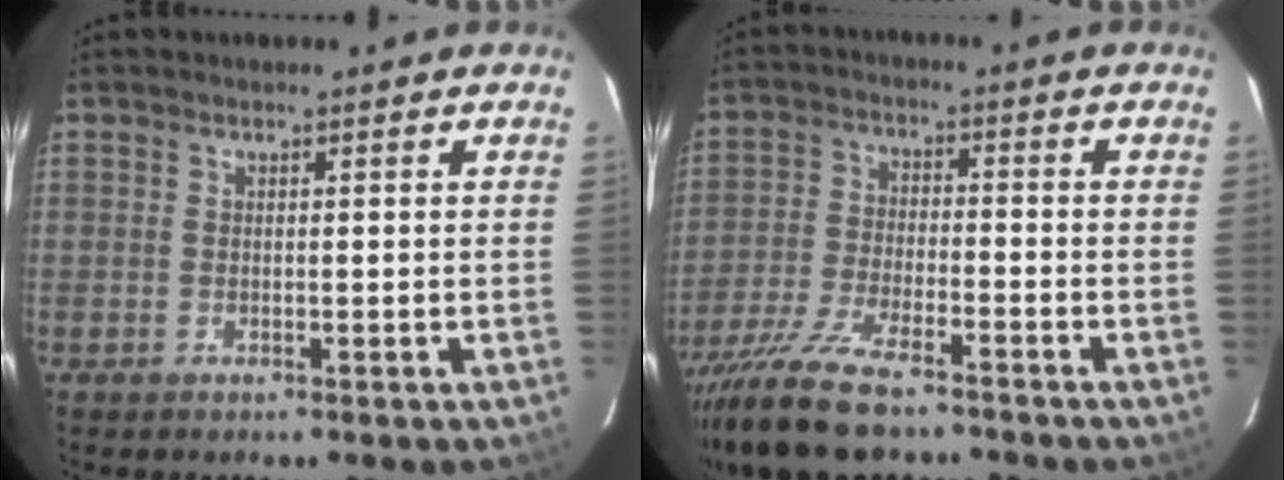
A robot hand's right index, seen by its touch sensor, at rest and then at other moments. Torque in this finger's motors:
{"motor_torque": [1.18, -0.96, 0.46, 0.16]}